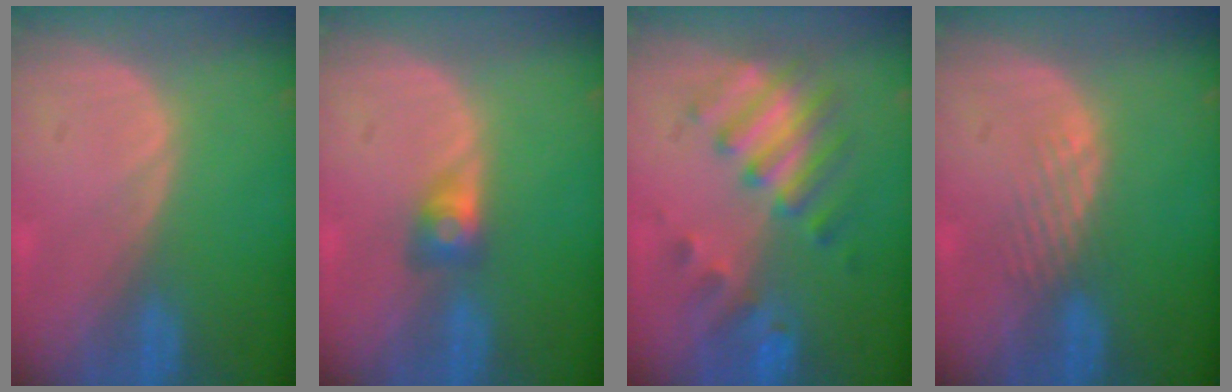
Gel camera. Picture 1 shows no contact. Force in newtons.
{"total": 3.1, "press": 2.7, "slide": 1.5}
{"total": 7.2, "press": 7.2, "slide": 1.1}
{"total": 2.2, "press": 2.2, "slide": 0.2}